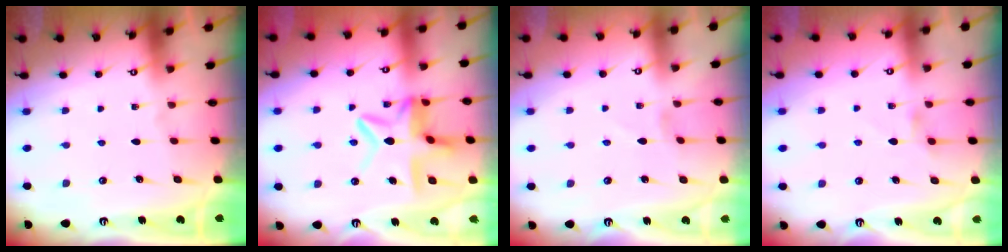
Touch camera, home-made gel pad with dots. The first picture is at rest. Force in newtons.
{"total": 11.2, "press": 11.2, "slide": 1.1}
{"total": 0.7, "press": 0.7, "slide": 0.1}
{"total": 3.2, "press": 3.2, "slide": 0.5}